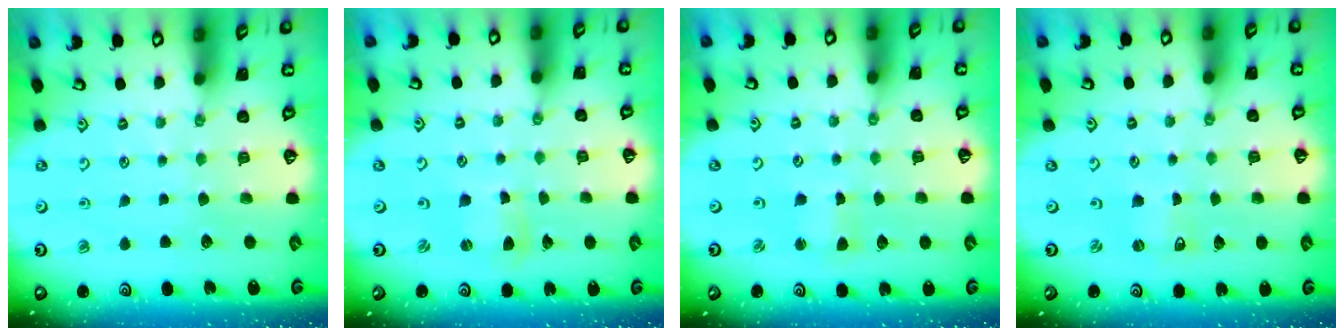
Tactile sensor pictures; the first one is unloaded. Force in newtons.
{"total": 2.6, "press": 2.6, "slide": 0.3}
{"total": 1.7, "press": 1.7, "slide": 0.2}
{"total": 0.6, "press": 0.6, "slide": 0.1}